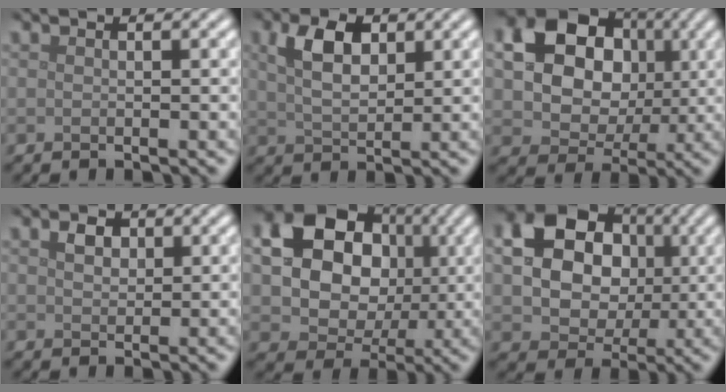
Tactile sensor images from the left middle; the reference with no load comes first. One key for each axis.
{"total": 4.4, "fx": 1.8, "fy": 2.5, "fz": 3.2, "tx": -0.069, "ty": 0.005, "tz": 0.034}
{"total": 13.1, "fx": 3.1, "fy": 10.5, "fz": 7.2, "tx": -0.133, "ty": 0.035, "tz": 0.046}
{"total": 1.7, "fx": 0.8, "fy": 1.3, "fz": 0.9, "tx": -0.019, "ty": 0.002, "tz": 0.013}
{"total": 14.7, "fx": 3.2, "fy": 12.0, "fz": 7.8, "tx": -0.148, "ty": 0.037, "tz": 0.051}
{"total": 14.5, "fx": 3.1, "fy": 11.9, "fz": 7.7, "tx": -0.148, "ty": 0.031, "tz": 0.048}